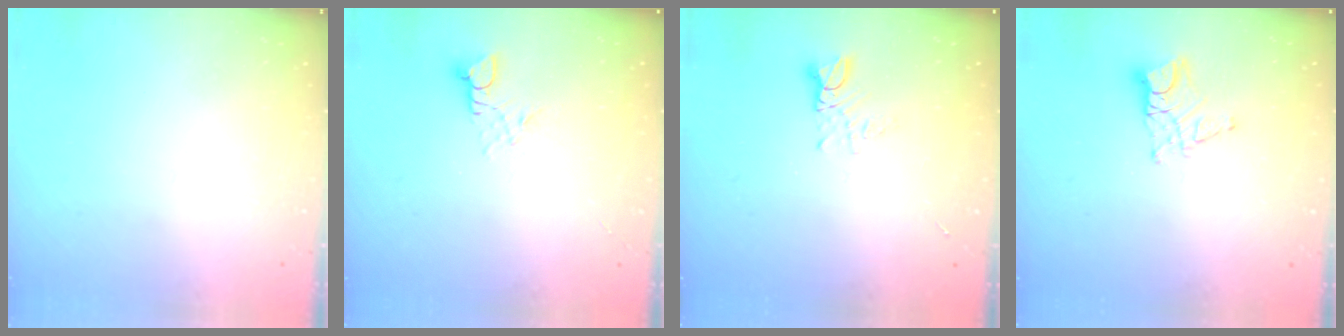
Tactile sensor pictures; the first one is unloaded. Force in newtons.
{"total": 2.7, "press": 2.7, "slide": 0.2}
{"total": 2.7, "press": 2.7, "slide": 0.3}
{"total": 8.9, "press": 8.9, "slide": 0.8}